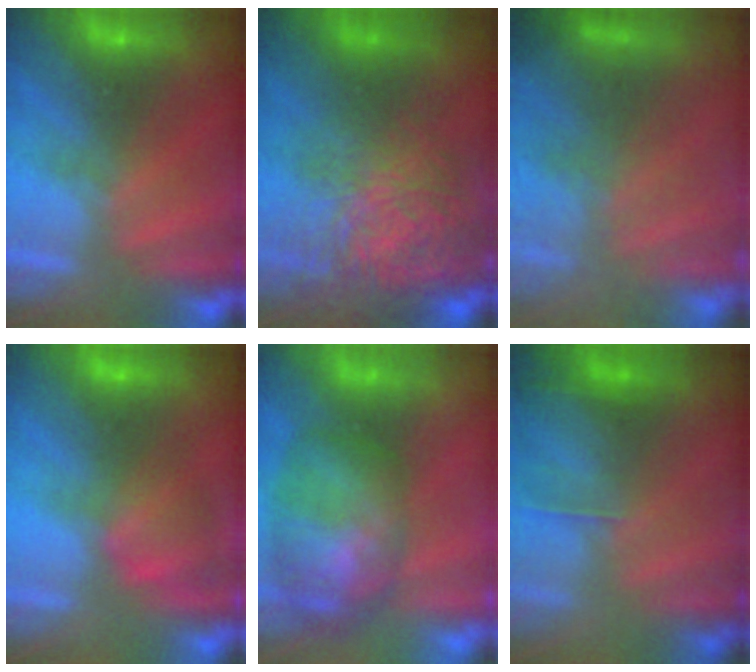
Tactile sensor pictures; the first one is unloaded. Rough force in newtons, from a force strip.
{"total": 9.6}
{"total": 7.7}
{"total": 2.6}
{"total": 7.3}
{"total": 2.2}